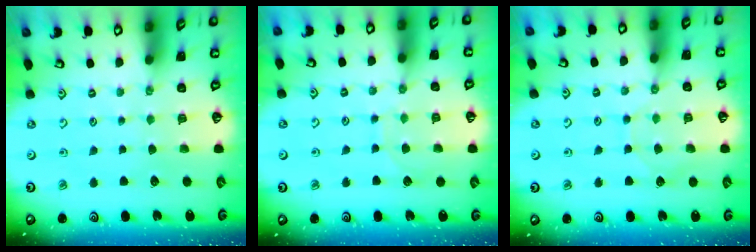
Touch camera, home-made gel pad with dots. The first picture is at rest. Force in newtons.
{"total": 6.7, "press": 6.7, "slide": 0.4}
{"total": 7.0, "press": 6.9, "slide": 0.7}